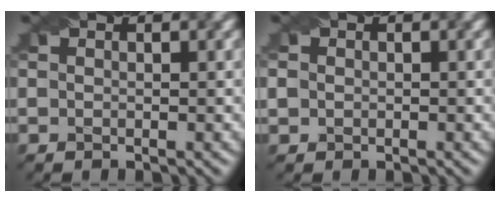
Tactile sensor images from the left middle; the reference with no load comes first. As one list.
[{"total": 1.0, "force": [0.0, 1.0, 0.4], "torque": [-0.010, 0.001, 0.002]}]